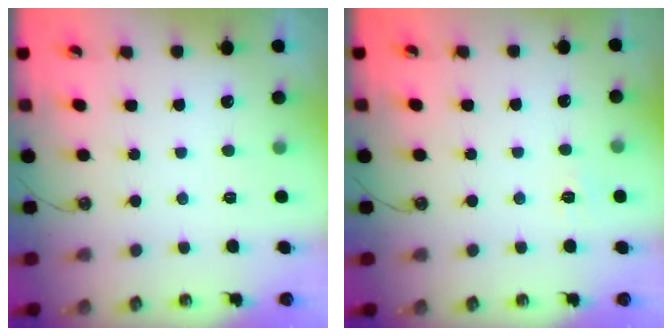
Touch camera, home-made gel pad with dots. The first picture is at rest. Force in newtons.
{"total": 4.8, "press": 4.8, "slide": 0.6}